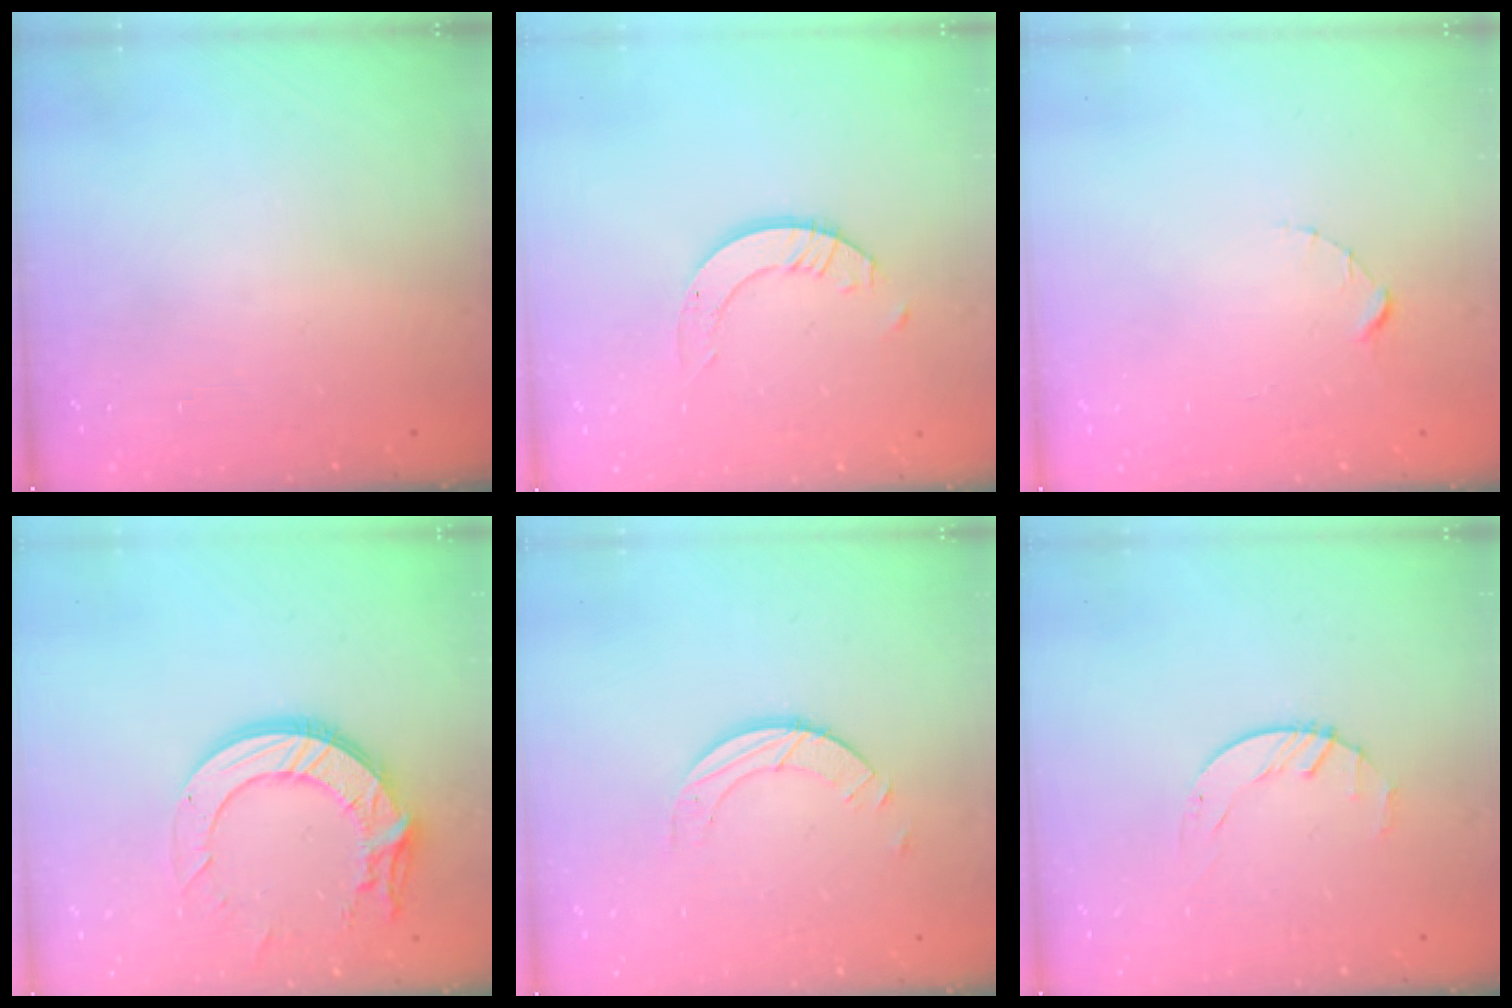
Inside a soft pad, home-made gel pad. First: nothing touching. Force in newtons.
{"total": 3.3, "press": 3.3, "slide": 0.2}
{"total": 1.5, "press": 1.5, "slide": 0.2}
{"total": 14.7, "press": 14.6, "slide": 1.4}
{"total": 3.4, "press": 3.4, "slide": 0.3}
{"total": 1.6, "press": 1.6, "slide": 0.3}